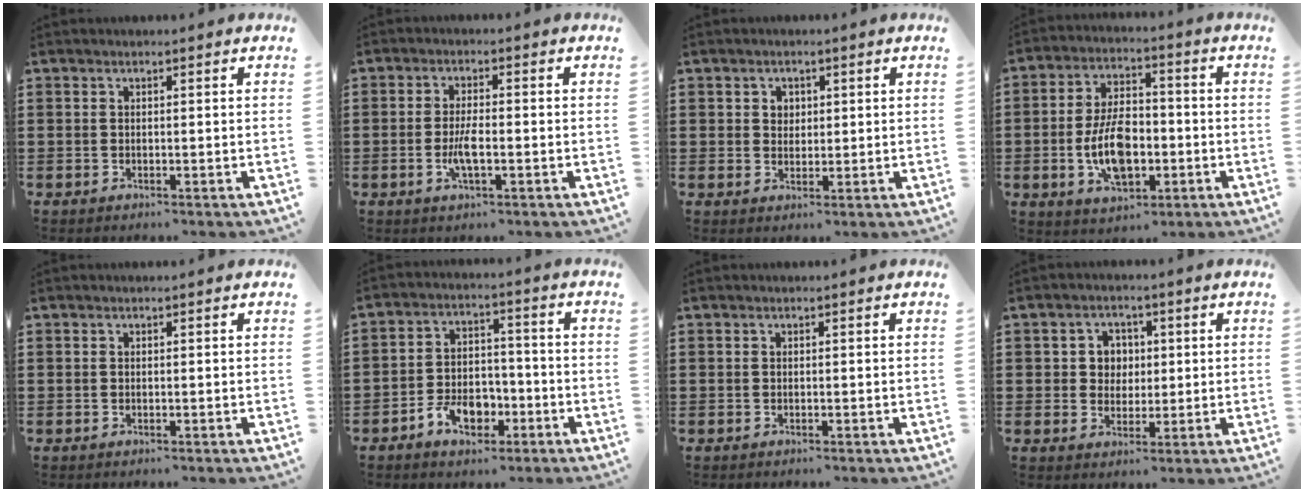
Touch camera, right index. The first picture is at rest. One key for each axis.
{"total": 3.8, "fx": -1.1, "fy": 0.9, "fz": 3.5, "tx": -0.073, "ty": -0.003, "tz": -0.023}
{"total": 1.8, "fx": 0.7, "fy": 1.6, "fz": 0.5, "tx": -0.014, "ty": 0.010, "tz": 0.012}
{"total": 9.5, "fx": -2.1, "fy": 5.1, "fz": 7.7, "tx": -0.157, "ty": 0.003, "tz": -0.043}
{"total": 0.0}
{"total": 6.6, "fx": -3.3, "fy": 4.3, "fz": 3.7, "tx": -0.066, "ty": 0.010, "tz": -0.064}
{"total": 0.0}
{"total": 4.0, "fx": 0.6, "fy": 3.7, "fz": 1.3, "tx": -0.042, "ty": 0.013, "tz": 0.007}